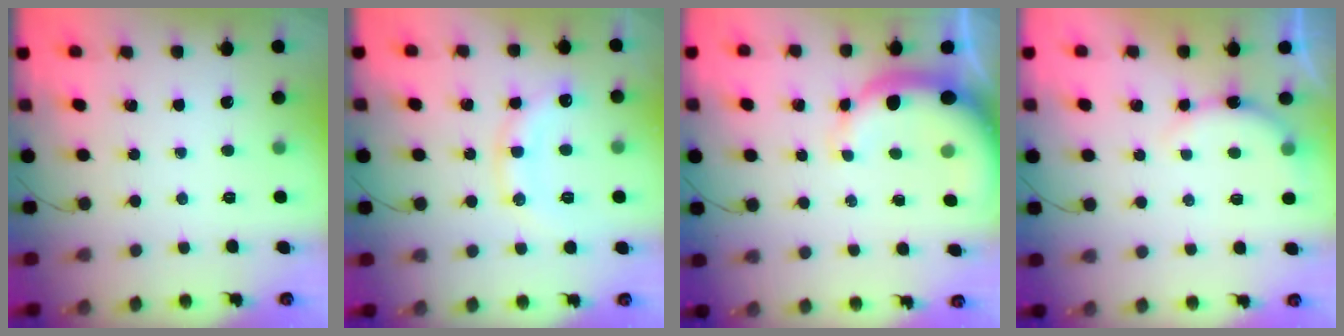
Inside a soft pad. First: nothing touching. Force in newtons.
{"total": 11.9, "press": 11.9, "slide": 0.1}
{"total": 7.7, "press": 7.5, "slide": 1.9}
{"total": 6.3, "press": 6.3, "slide": 0.8}